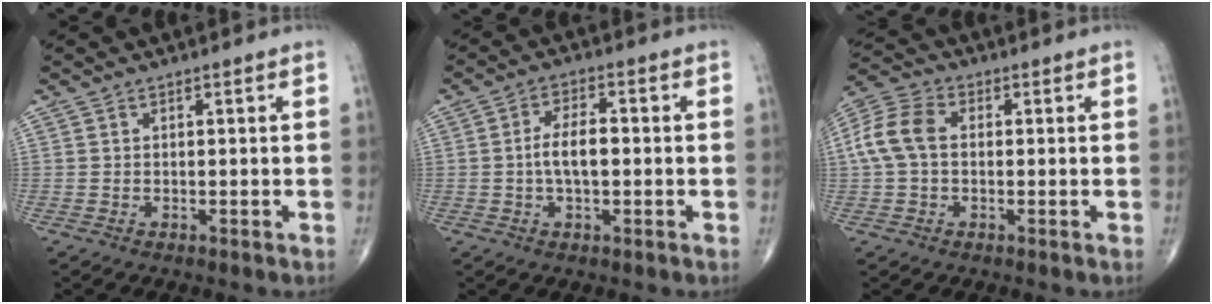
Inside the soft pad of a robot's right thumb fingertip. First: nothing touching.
{"total": 6.0, "force": [-0.4, 2.7, 5.3], "torque": [-0.100, 0.013, -0.013]}
{"total": 8.6, "force": [0.4, 5.9, 6.2], "torque": [-0.134, 0.027, 0.001]}